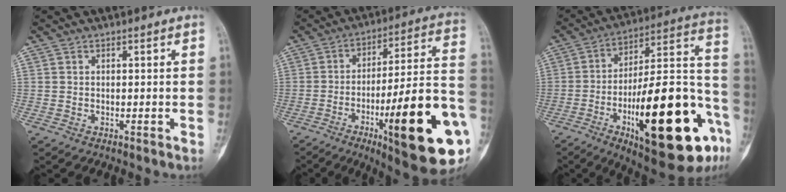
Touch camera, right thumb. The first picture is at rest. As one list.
[{"total": 26.4, "force": [-8.6, 5.1, 24.5], "torque": [-0.309, 0.019, -0.119]}, {"total": 32.8, "force": [-11.3, 10.4, 29.0], "torque": [-0.385, 0.041, -0.159]}]